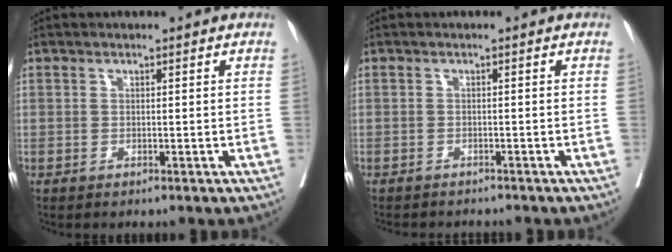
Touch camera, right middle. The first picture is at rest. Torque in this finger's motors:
{"motor_torque": [0.01, -0.27, 0.01, 0.01]}